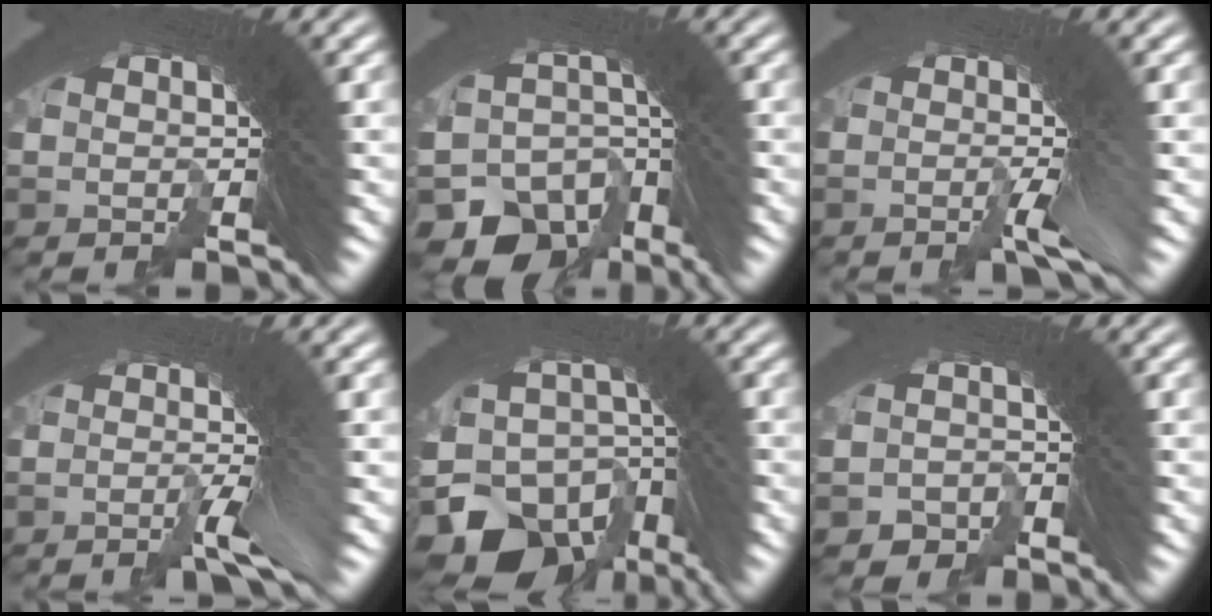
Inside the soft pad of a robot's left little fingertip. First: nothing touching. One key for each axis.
{"total": 12.8, "fx": -4.7, "fy": 9.0, "fz": 7.8, "tx": -0.177, "ty": -0.057, "tz": -0.059}
{"total": 2.8, "fx": -1.1, "fy": -0.4, "fz": 2.5, "tx": -0.026, "ty": 0.014, "tz": -0.028}
{"total": 3.1, "fx": -1.4, "fy": -0.5, "fz": 2.7, "tx": -0.029, "ty": 0.012, "tz": -0.031}
{"total": 13.9, "fx": -5.3, "fy": 9.2, "fz": 9.0, "tx": -0.219, "ty": -0.075, "tz": -0.051}
{"total": 3.9, "fx": -3.2, "fy": 2.1, "fz": -0.6, "tx": 0.008, "ty": -0.011, "tz": -0.056}